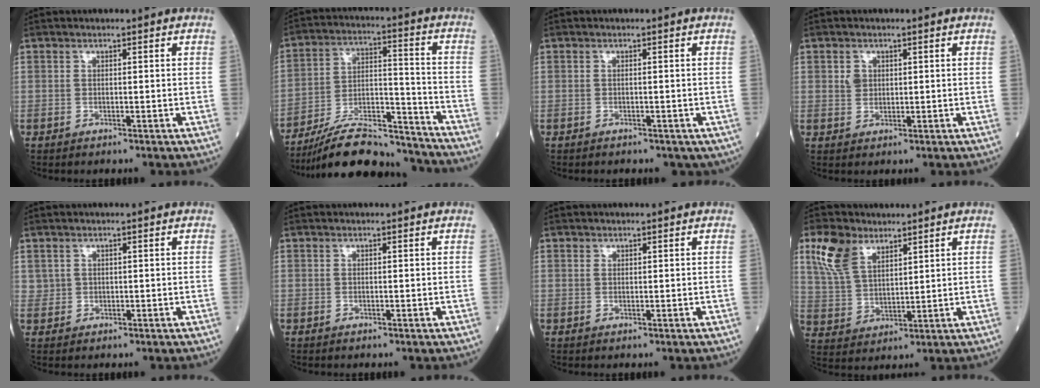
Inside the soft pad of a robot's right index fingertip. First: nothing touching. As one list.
[{"total": 17.3, "force": [-16.1, 2.7, 5.9], "torque": [-0.112, 0.023, -0.270]}, {"total": 2.9, "force": [-1.9, 1.6, 1.5], "torque": [-0.017, -0.004, -0.016]}, {"total": 2.0, "force": [0.7, 1.7, 0.8], "torque": [-0.014, -0.001, 0.013]}, {"total": 1.4, "force": [0.7, 1.2, 0.1], "torque": [0.011, 0.004, 0.008]}, {"total": 0.0}, {"total": 0.5, "force": [0.4, 0.4, 0.1], "torque": [0.001, -0.001, 0.004]}, {"total": 8.4, "force": [5.3, 4.2, 5.0], "torque": [-0.120, 0.016, 0.112]}]